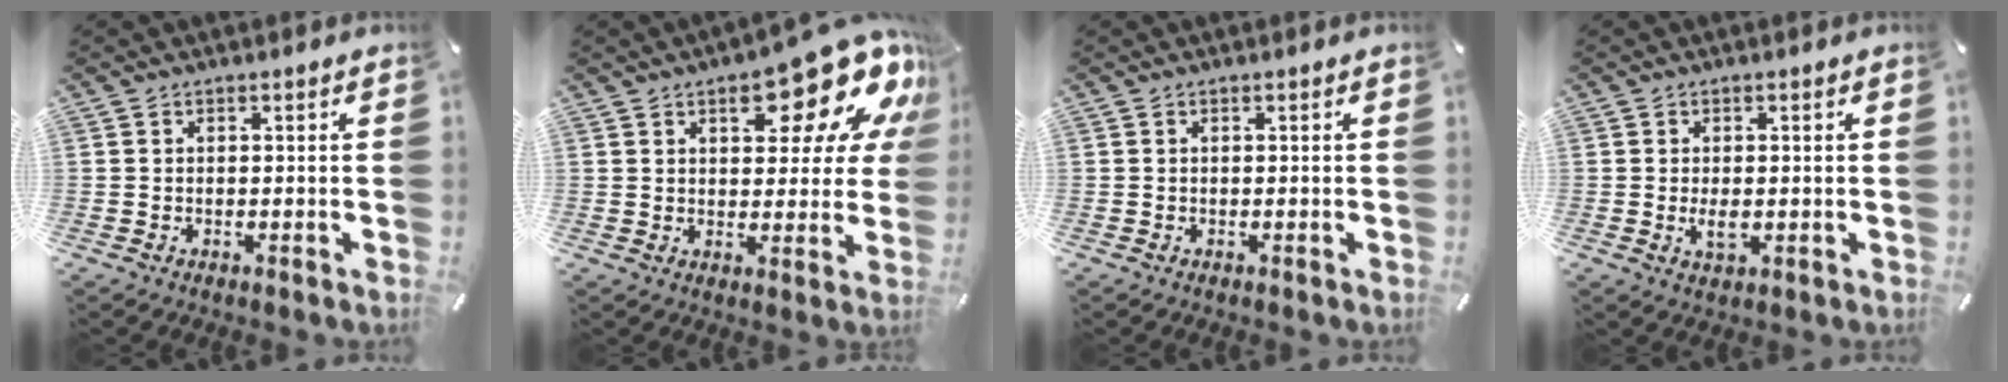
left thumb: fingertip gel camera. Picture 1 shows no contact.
{"total": 19.6, "force": [10.8, 8.6, 13.9], "torque": [-0.170, -0.073, 0.174]}
{"total": 0.0}
{"total": 2.1, "force": [0.0, 1.2, 1.8], "torque": [-0.030, -0.003, -0.001]}